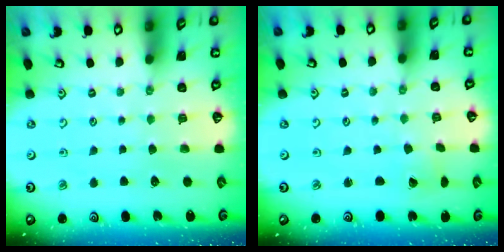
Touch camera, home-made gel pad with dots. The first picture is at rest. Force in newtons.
{"total": 1.9, "press": 1.9, "slide": 0.0}